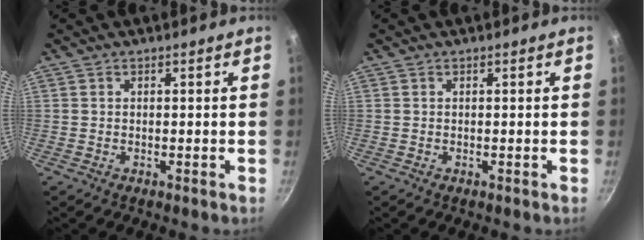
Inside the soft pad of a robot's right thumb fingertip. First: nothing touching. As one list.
[{"total": 0.0}]